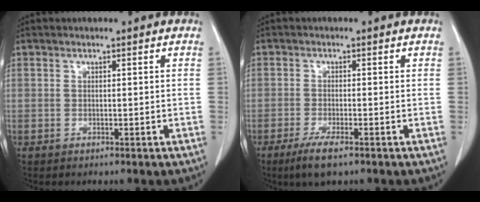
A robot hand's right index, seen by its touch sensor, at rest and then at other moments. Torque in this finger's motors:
{"motor_torque": [0.46, -0.50, 0.19, 0.07]}